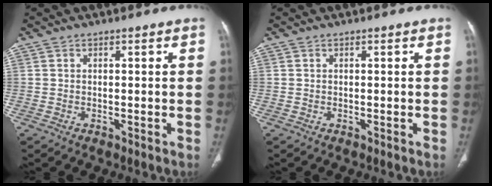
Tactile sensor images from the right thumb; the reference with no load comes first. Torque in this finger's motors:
{"motor_torque": [0.00, 0.01, 0.00, 0.00, 0.03]}